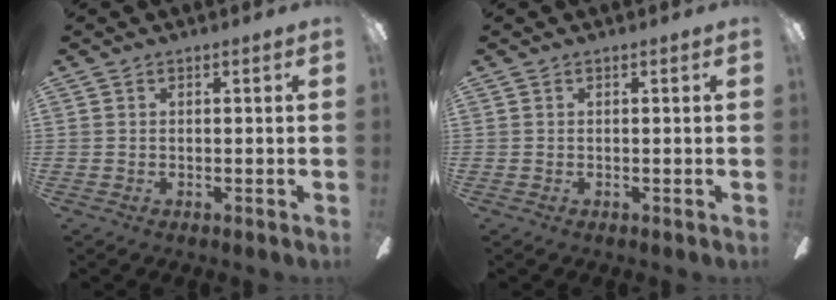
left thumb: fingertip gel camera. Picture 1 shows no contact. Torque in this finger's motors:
{"motor_torque": [0.25, 0.24, 0.00, 0.00, 0.00]}